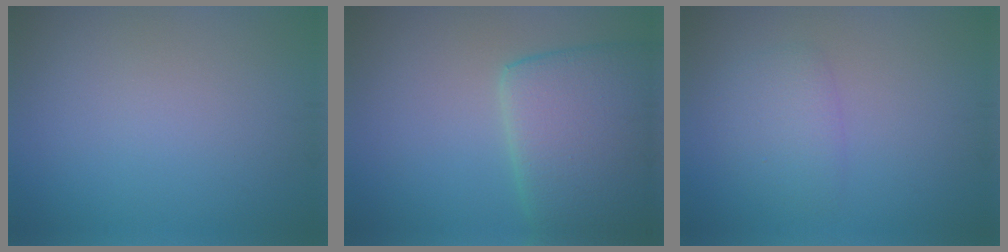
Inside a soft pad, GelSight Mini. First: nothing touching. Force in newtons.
{"total": 8.9, "press": 8.9, "slide": 0.5}
{"total": 2.3, "press": 2.3, "slide": 0.1}